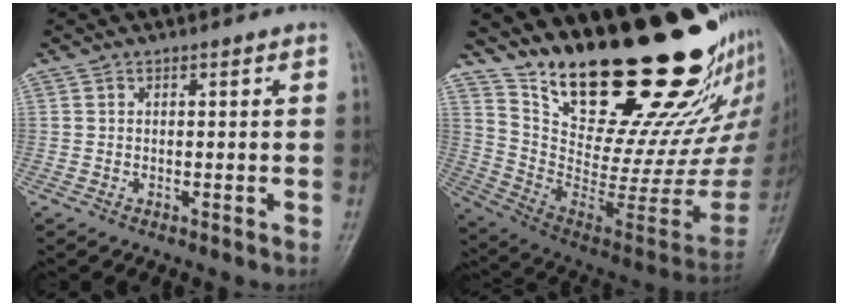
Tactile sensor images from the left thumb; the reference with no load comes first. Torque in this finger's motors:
{"motor_torque": [2.02, 1.68, 0.66, -2.11, 0.28]}